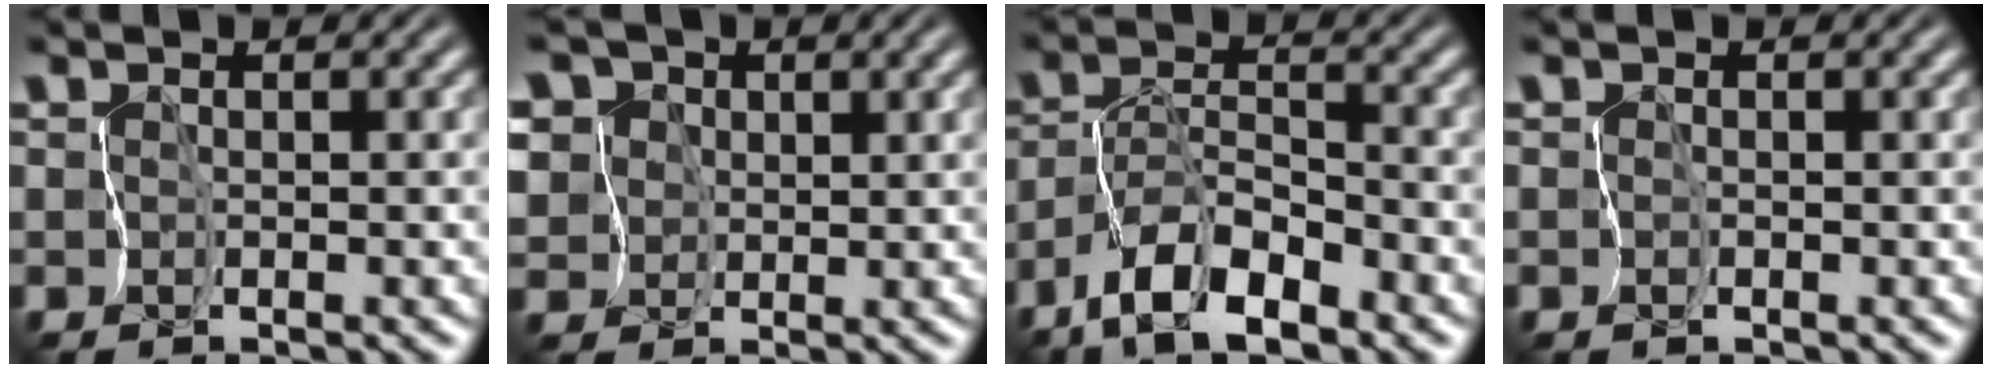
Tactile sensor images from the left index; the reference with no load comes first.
{"total": 8.9, "force": [4.8, 6.7, 3.4], "torque": [-0.081, 0.041, 0.054]}
{"total": 6.9, "force": [-4.8, 2.3, 4.4], "torque": [-0.077, 0.005, -0.090]}
{"total": 0.0}